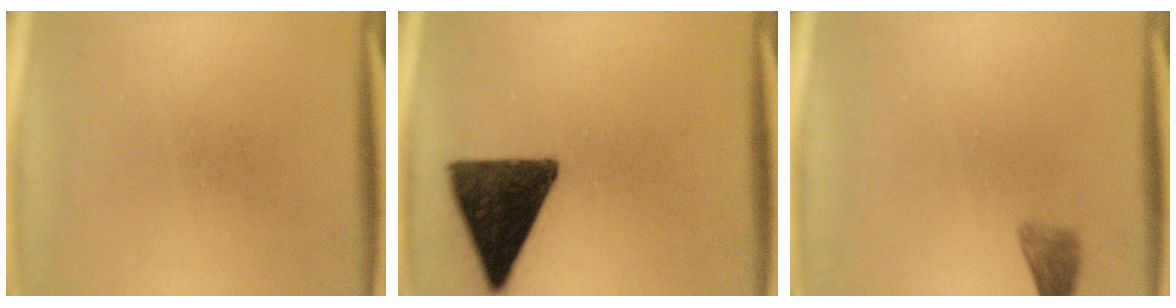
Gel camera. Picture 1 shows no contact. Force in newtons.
{"total": 14.1}
{"total": 2.1}